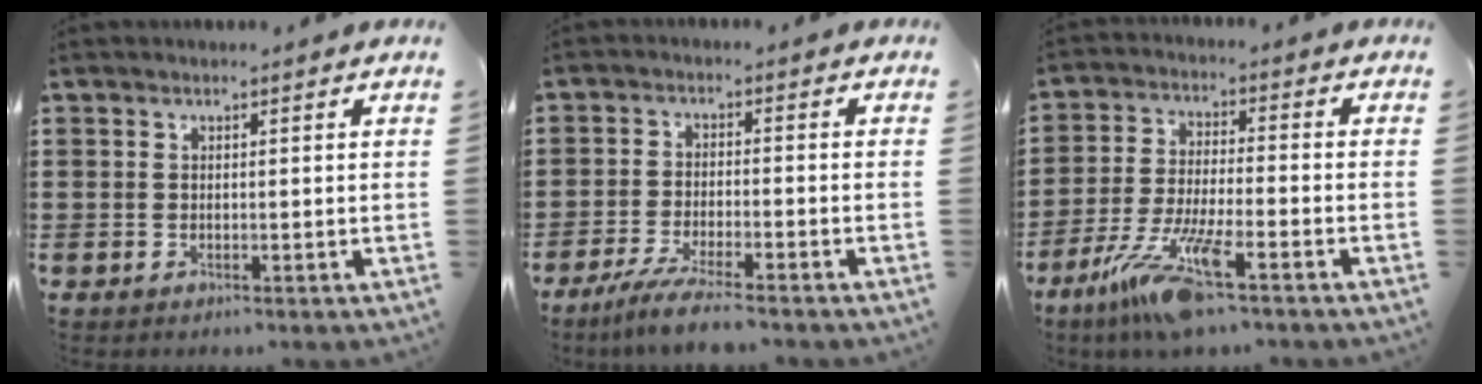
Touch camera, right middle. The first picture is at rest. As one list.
[{"total": 5.2, "force": [-4.5, -0.1, 2.6], "torque": [-0.064, -0.019, -0.087]}, {"total": 10.2, "force": [-6.8, 0.8, 7.6], "torque": [-0.171, -0.018, -0.136]}]